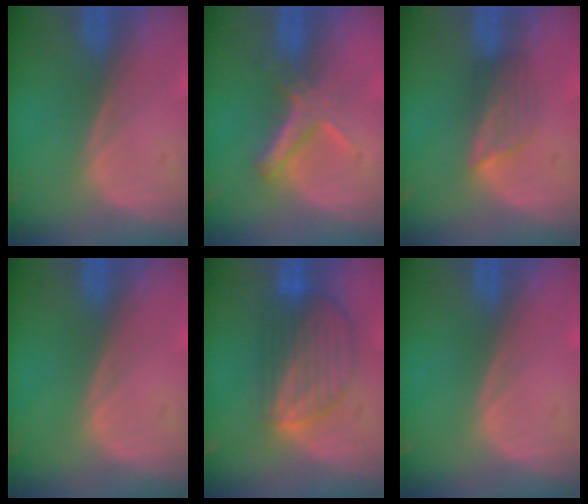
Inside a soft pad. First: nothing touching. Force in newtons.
{"total": 5.6, "press": 5.1, "slide": 2.3}
{"total": 3.5, "press": 3.2, "slide": 1.4}
{"total": 0.0}
{"total": 8.5, "press": 7.6, "slide": 3.9}
{"total": 0.0}